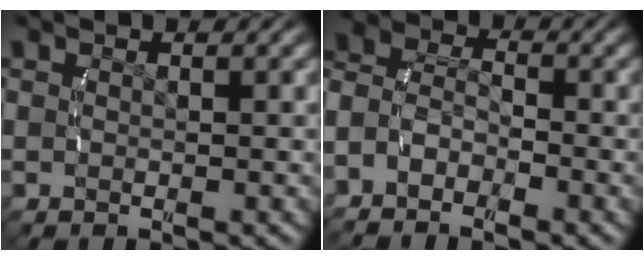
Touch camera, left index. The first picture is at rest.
{"total": 5.2, "force": [-1.6, 4.3, 2.4], "torque": [-0.060, -0.008, -0.036]}